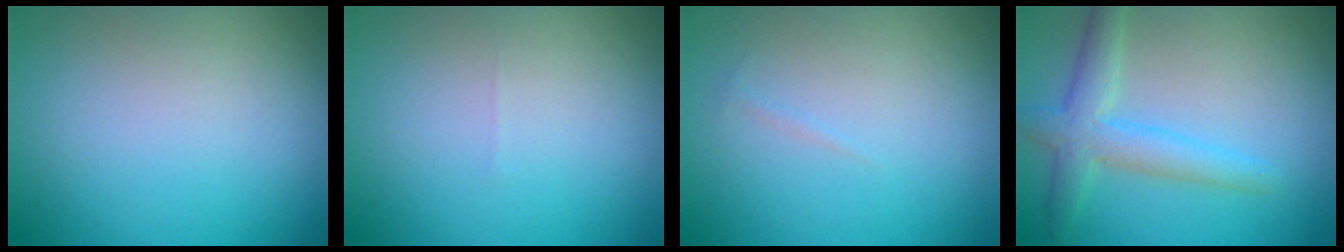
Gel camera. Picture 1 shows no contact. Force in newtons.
{"total": 0.0}
{"total": 0.8, "press": 0.8, "slide": 0.2}
{"total": 3.7, "press": 3.7, "slide": 0.2}